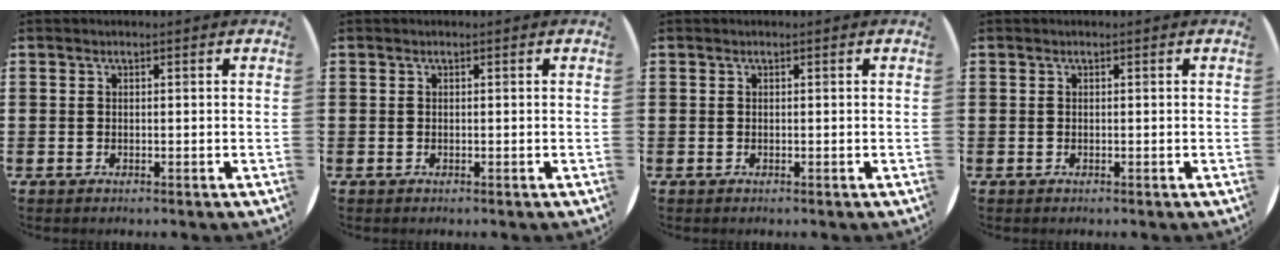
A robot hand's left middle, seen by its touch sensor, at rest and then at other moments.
{"total": 0.0}
{"total": 0.0}
{"total": 0.0}